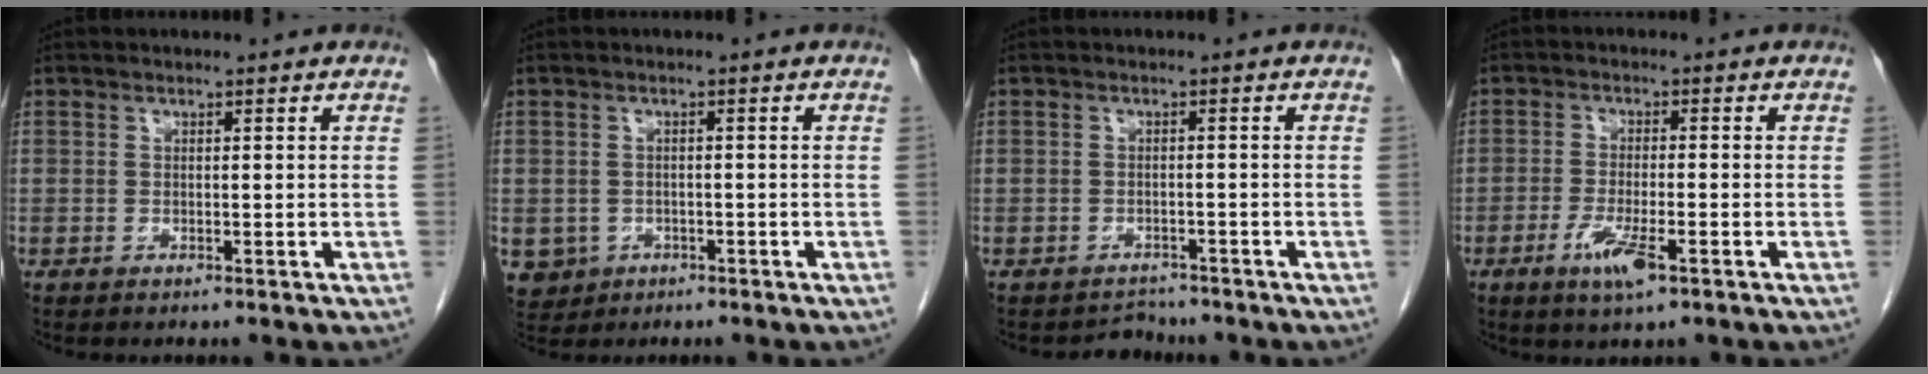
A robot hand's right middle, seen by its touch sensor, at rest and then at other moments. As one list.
[{"total": 5.6, "force": [-2.1, 5.0, 1.1], "torque": [-0.027, 0.002, -0.027]}, {"total": 2.2, "force": [-1.9, 0.8, -0.7], "torque": [0.006, -0.001, -0.029]}, {"total": 5.2, "force": [-2.7, 0.8, 4.4], "torque": [-0.090, -0.008, -0.048]}]